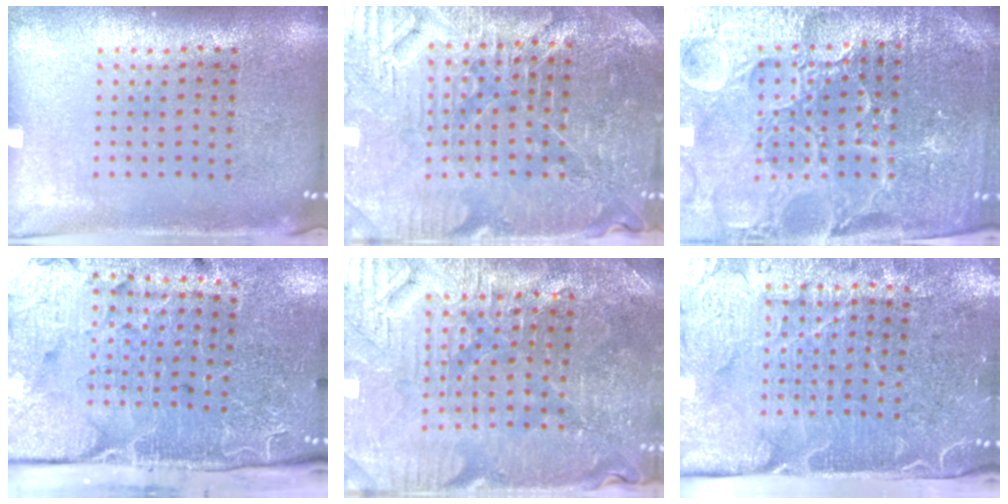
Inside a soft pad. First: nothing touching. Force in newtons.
{"total": 4.5, "press": 4.4, "slide": 1.2}
{"total": 5.5, "press": 5.1, "slide": 2.0}
{"total": 5.0, "press": 4.0, "slide": 3.1}
{"total": 3.5, "press": 3.5, "slide": 0.5}
{"total": 4.9, "press": 4.1, "slide": 2.7}